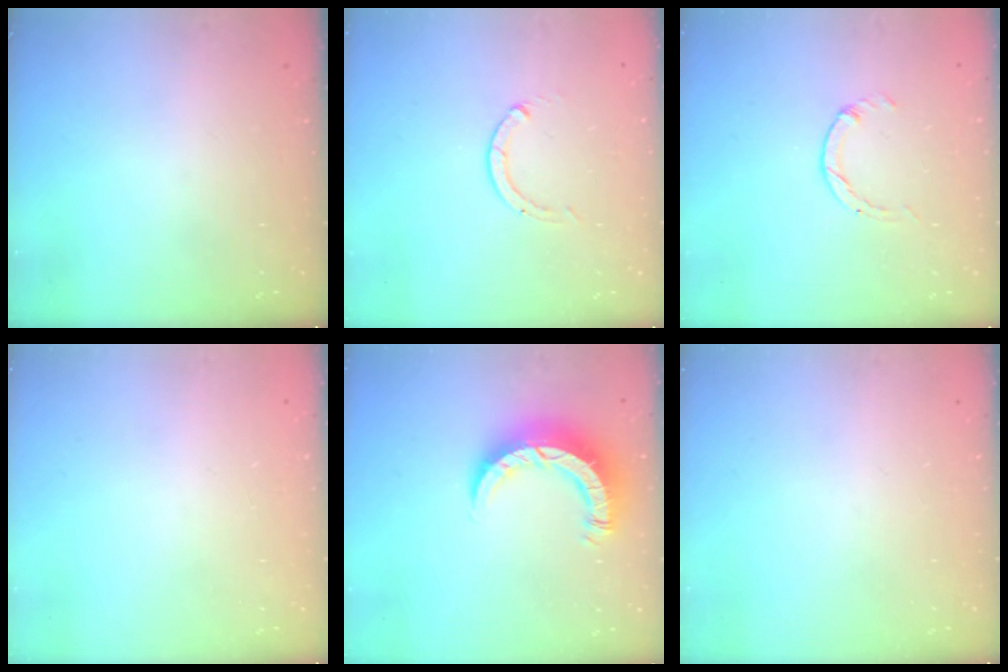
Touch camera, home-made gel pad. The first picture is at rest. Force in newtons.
{"total": 0.0}
{"total": 0.0}
{"total": 2.6, "press": 2.6, "slide": 0.2}
{"total": 8.3, "press": 8.2, "slide": 0.8}
{"total": 0.0}